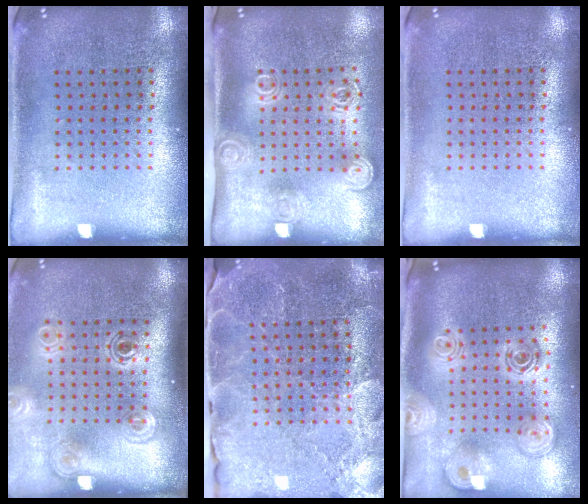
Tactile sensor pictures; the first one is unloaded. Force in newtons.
{"total": 2.0, "press": 1.5, "slide": 1.3}
{"total": 0.0}
{"total": 1.8, "press": 1.2, "slide": 1.3}
{"total": 3.0, "press": 3.0, "slide": 0.7}
{"total": 2.6, "press": 2.0, "slide": 1.7}